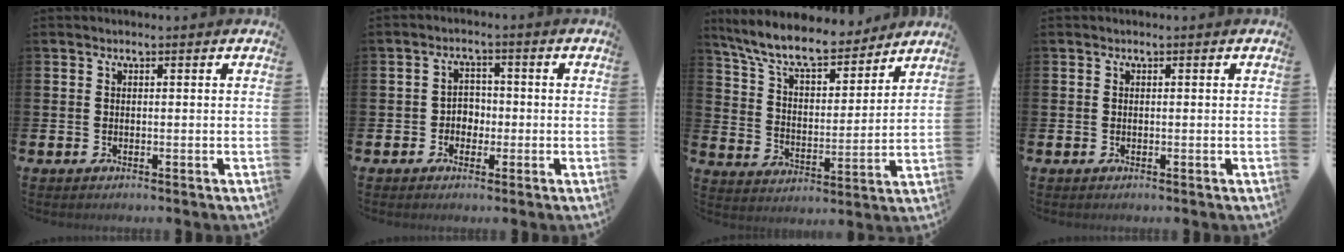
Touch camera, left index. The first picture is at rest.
{"total": 2.7, "force": [-0.9, 2.4, 1.0], "torque": [-0.018, 0.006, -0.024]}
{"total": 9.8, "force": [8.8, 2.3, 3.5], "torque": [-0.104, -0.056, 0.155]}
{"total": 0.0}